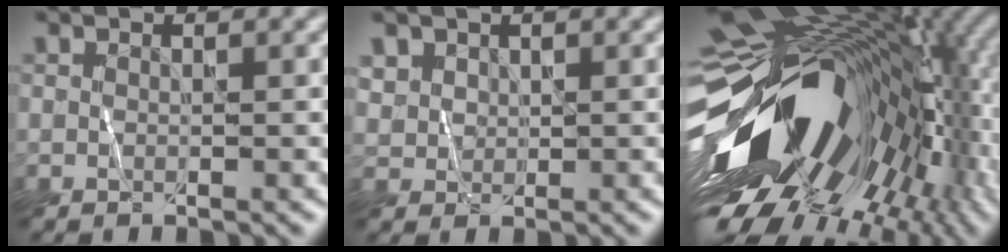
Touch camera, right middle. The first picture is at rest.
{"total": 1.8, "force": [1.0, 1.5, 0.1], "torque": [-0.011, 0.004, 0.032]}
{"total": 18.6, "force": [-2.1, 10.6, 15.1], "torque": [-0.226, -0.025, -0.033]}